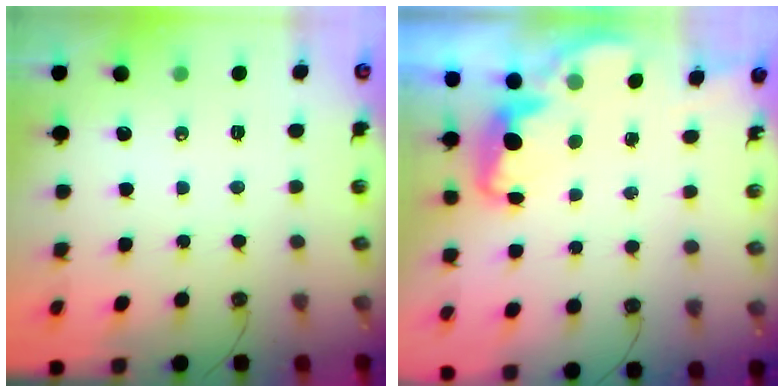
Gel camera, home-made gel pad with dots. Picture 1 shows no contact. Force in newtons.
{"total": 2.2, "press": 2.2, "slide": 0.6}